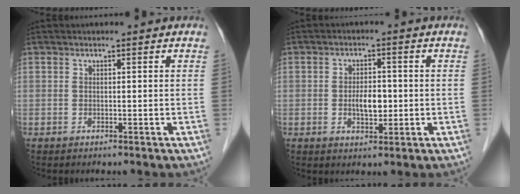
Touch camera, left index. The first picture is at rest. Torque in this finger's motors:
{"motor_torque": [0.11, 0.09, 0.11, 0.03]}